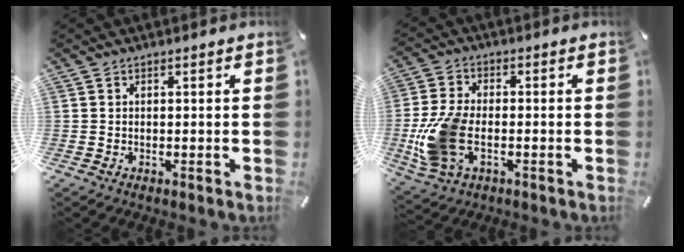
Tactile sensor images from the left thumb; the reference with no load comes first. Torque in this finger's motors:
{"motor_torque": [1.10, 2.82, 0.98, 0.01, 0.30]}